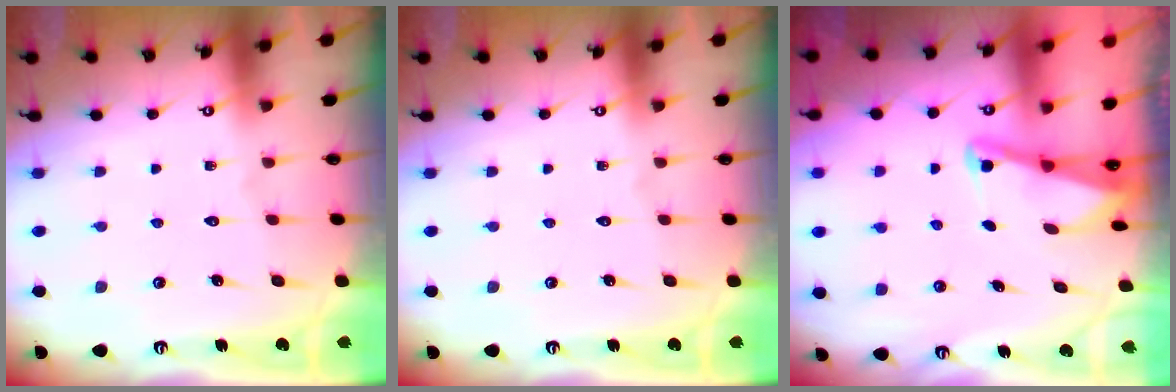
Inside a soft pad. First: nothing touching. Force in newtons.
{"total": 0.0}
{"total": 2.1, "press": 2.0, "slide": 0.4}